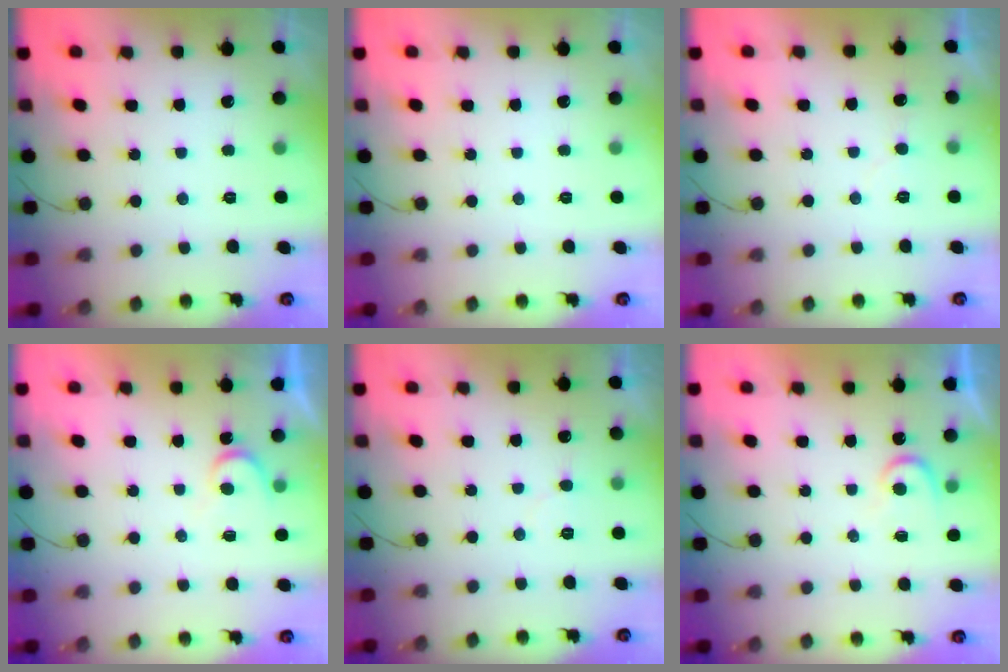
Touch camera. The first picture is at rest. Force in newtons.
{"total": 0.0}
{"total": 3.6, "press": 3.6, "slide": 0.3}
{"total": 4.5, "press": 4.5, "slide": 0.4}
{"total": 4.6, "press": 4.6, "slide": 0.3}
{"total": 5.4, "press": 5.4, "slide": 0.5}